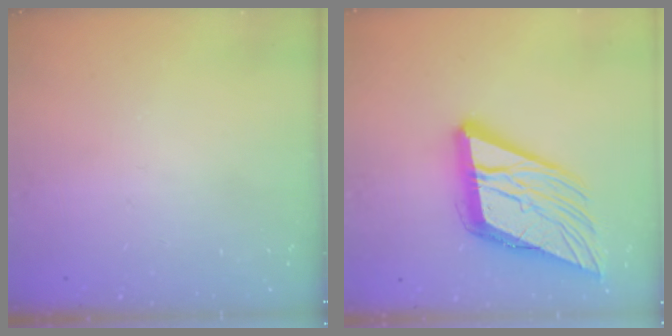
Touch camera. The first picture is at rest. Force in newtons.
{"total": 20.5, "press": 20.2, "slide": 3.3}